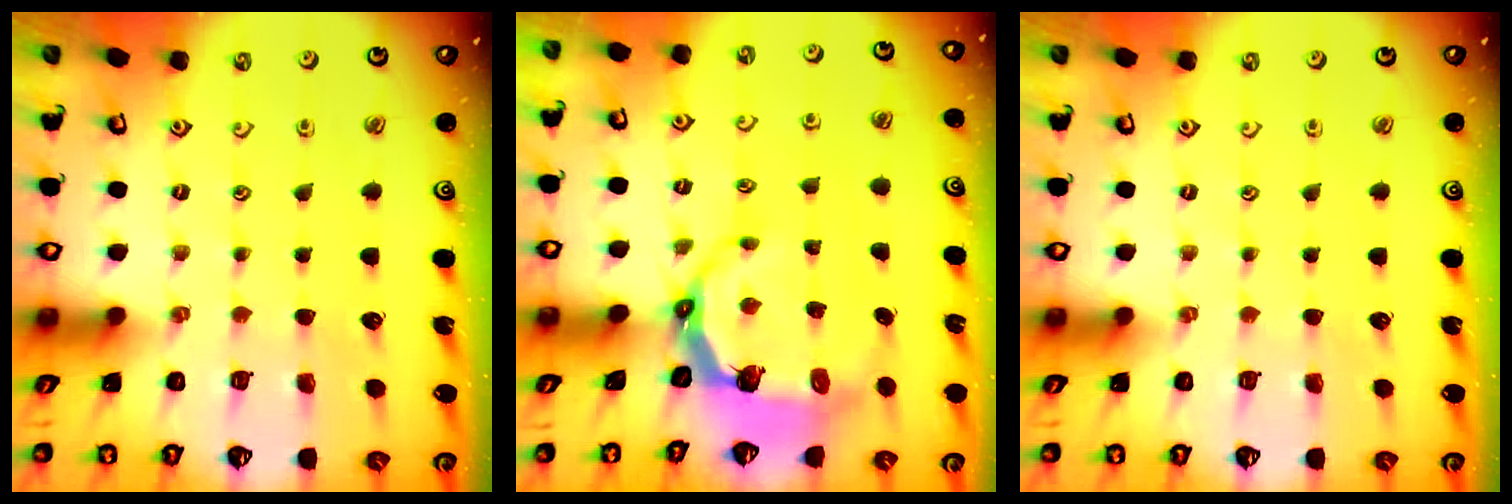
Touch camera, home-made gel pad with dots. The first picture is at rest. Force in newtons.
{"total": 6.8, "press": 5.2, "slide": 4.4}
{"total": 0.0}